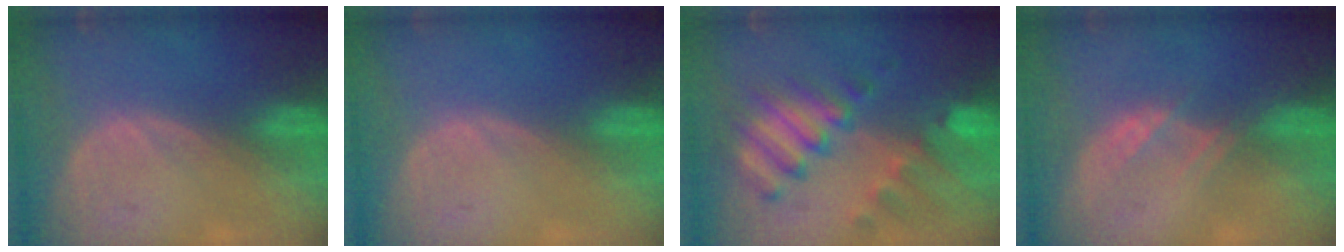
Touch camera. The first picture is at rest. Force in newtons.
{"total": 0.0}
{"total": 10.4, "press": 9.0, "slide": 5.2}
{"total": 2.3, "press": 2.3, "slide": 0.2}